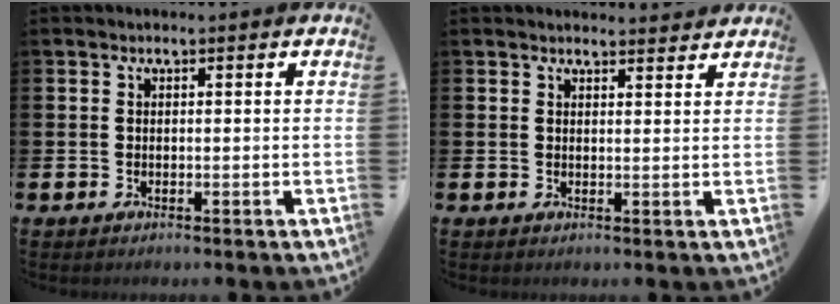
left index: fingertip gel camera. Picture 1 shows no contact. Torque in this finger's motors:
{"motor_torque": [0.22, -1.07, 0.17, 0.04]}